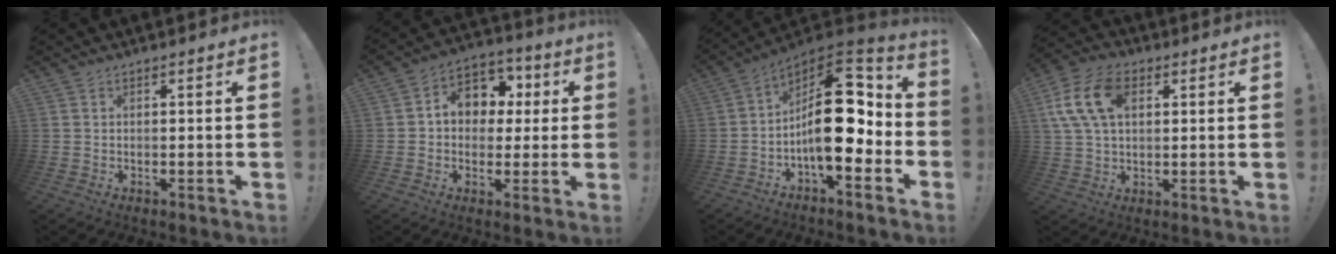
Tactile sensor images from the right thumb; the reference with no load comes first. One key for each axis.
{"total": 10.5, "fx": 2.1, "fy": 9.0, "fz": 5.1, "tx": -0.072, "ty": -0.002, "tz": 0.046}
{"total": 21.5, "fx": -0.4, "fy": 10.2, "fz": 18.9, "tx": -0.290, "ty": 0.009, "tz": -0.002}
{"total": 14.8, "fx": 4.3, "fy": 9.5, "fz": 10.5, "tx": -0.202, "ty": 0.008, "tz": 0.084}